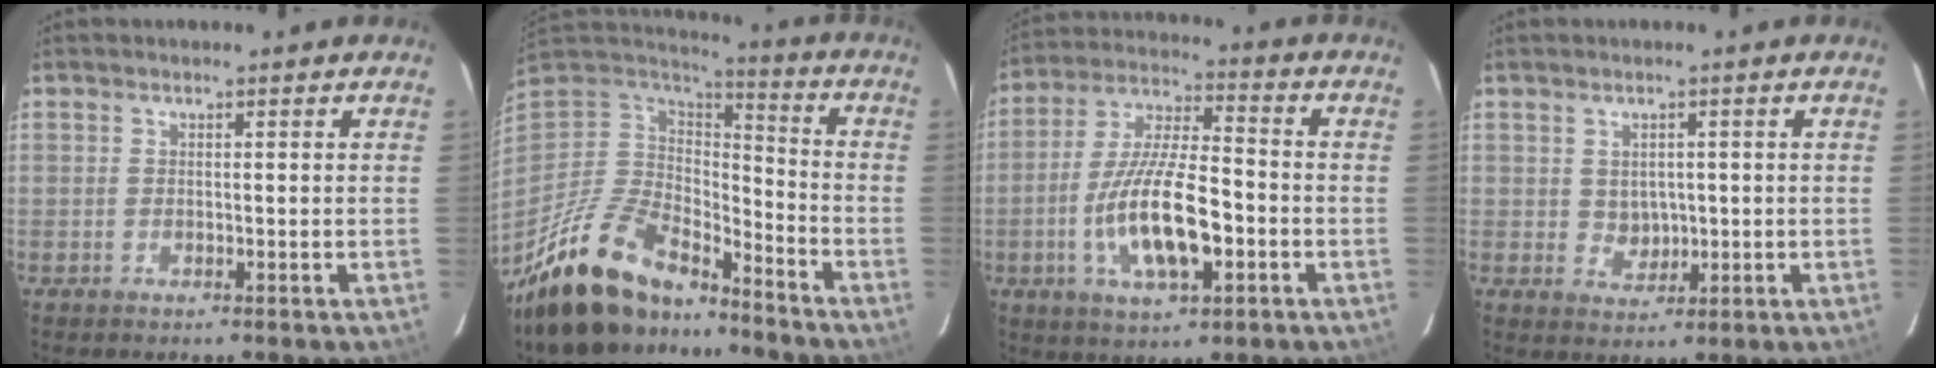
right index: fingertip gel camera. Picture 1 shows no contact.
{"total": 21.2, "force": [-16.2, 8.5, 10.7], "torque": [-0.227, -0.016, -0.277]}
{"total": 15.6, "force": [-4.5, 5.3, 14.0], "torque": [-0.279, -0.007, -0.077]}
{"total": 3.4, "force": [0.4, 3.1, 1.3], "torque": [-0.020, 0.002, 0.015]}